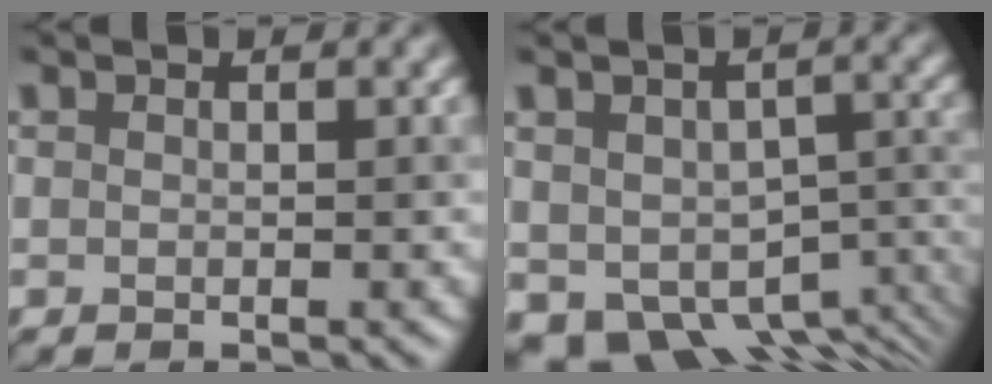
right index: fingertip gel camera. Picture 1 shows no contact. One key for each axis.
{"total": 10.6, "fx": -4.1, "fy": 7.1, "fz": 6.6, "tx": -0.101, "ty": -0.036, "tz": -0.035}